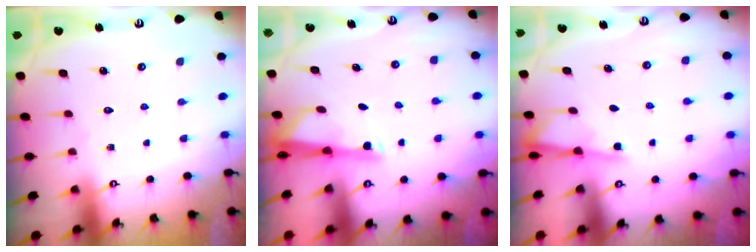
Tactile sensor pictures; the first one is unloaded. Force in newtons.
{"total": 3.1, "press": 3.0, "slide": 0.6}
{"total": 2.9, "press": 2.9, "slide": 0.5}